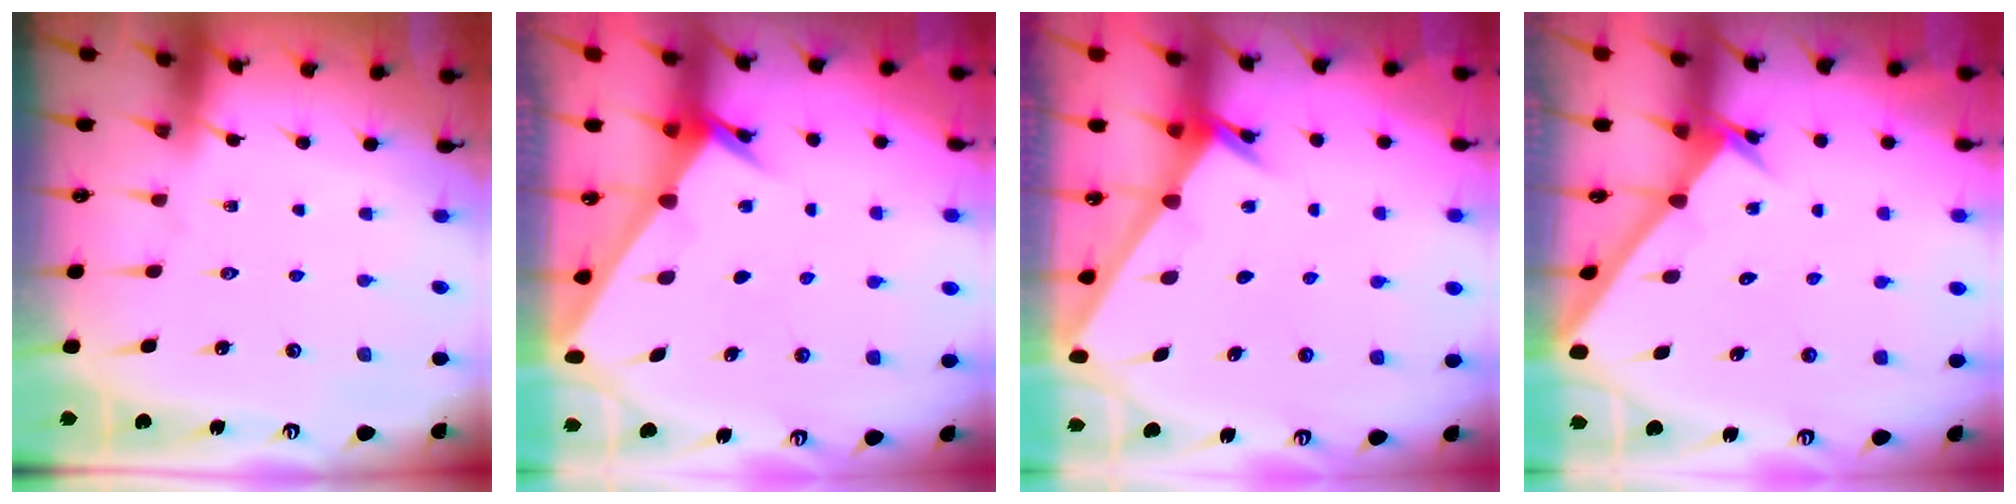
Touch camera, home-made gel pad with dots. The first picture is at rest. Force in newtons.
{"total": 2.5, "press": 2.5, "slide": 0.2}
{"total": 2.6, "press": 2.6, "slide": 0.2}
{"total": 1.8, "press": 1.8, "slide": 0.2}